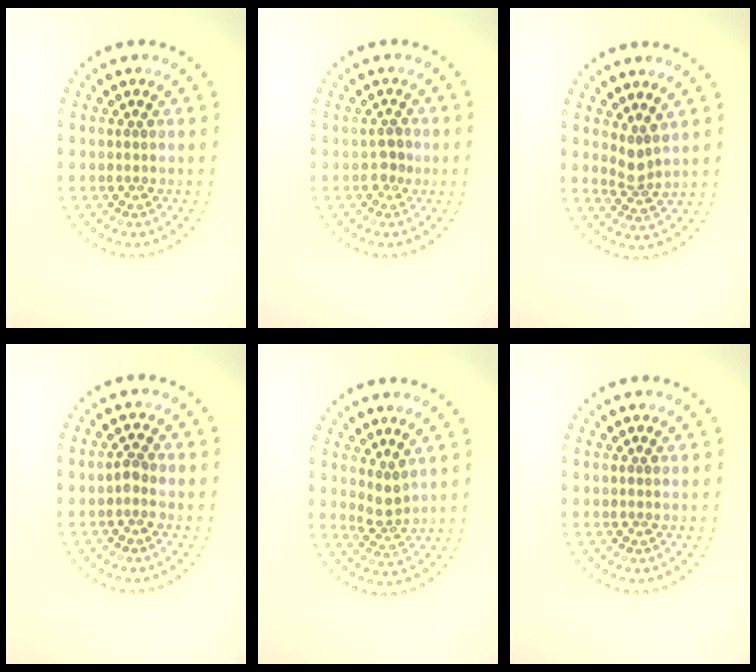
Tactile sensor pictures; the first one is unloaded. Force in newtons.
{"total": 1.1, "press": 1.1, "slide": 0.4}
{"total": 2.0, "press": 1.3, "slide": 1.5}
{"total": 0.9, "press": 0.8, "slide": 0.3}
{"total": 2.0, "press": 1.6, "slide": 1.3}
{"total": 0.0}